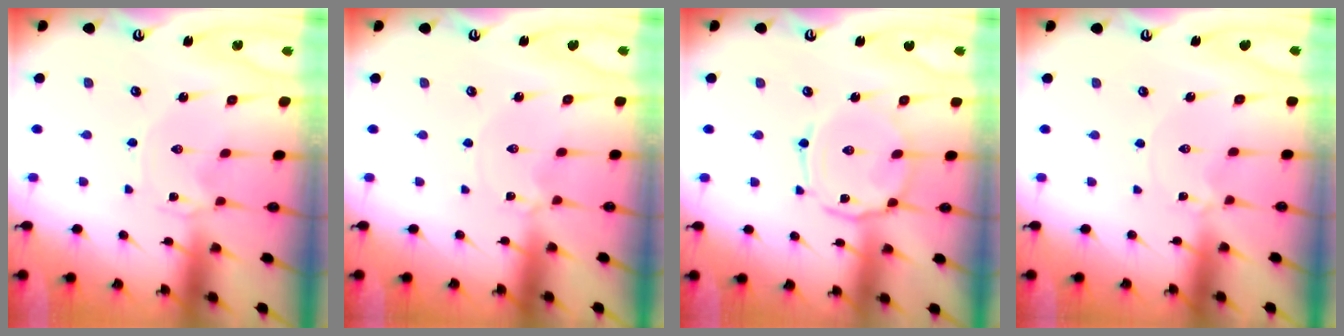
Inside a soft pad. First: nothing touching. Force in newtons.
{"total": 1.1, "press": 1.0, "slide": 0.1}
{"total": 8.7, "press": 8.7, "slide": 0.7}
{"total": 1.5, "press": 1.5, "slide": 0.2}